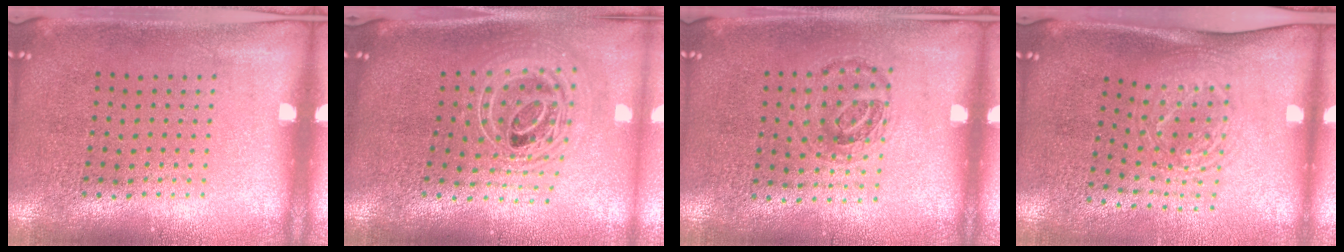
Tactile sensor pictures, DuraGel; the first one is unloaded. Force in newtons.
{"total": 2.5, "press": 1.8, "slide": 1.8}
{"total": 0.9, "press": 0.8, "slide": 0.4}
{"total": 1.6, "press": 1.3, "slide": 1.0}